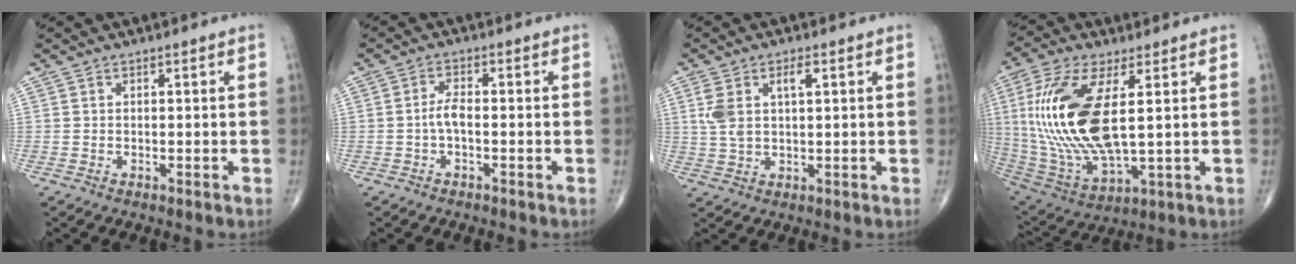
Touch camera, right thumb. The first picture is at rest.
{"total": 2.7, "force": [-0.7, 1.0, 2.4], "torque": [-0.050, 0.008, -0.015]}
{"total": 6.4, "force": [2.0, 2.9, 5.3], "torque": [-0.119, 0.007, 0.045]}
{"total": 21.2, "force": [3.1, 8.3, 19.2], "torque": [-0.427, -0.023, 0.066]}